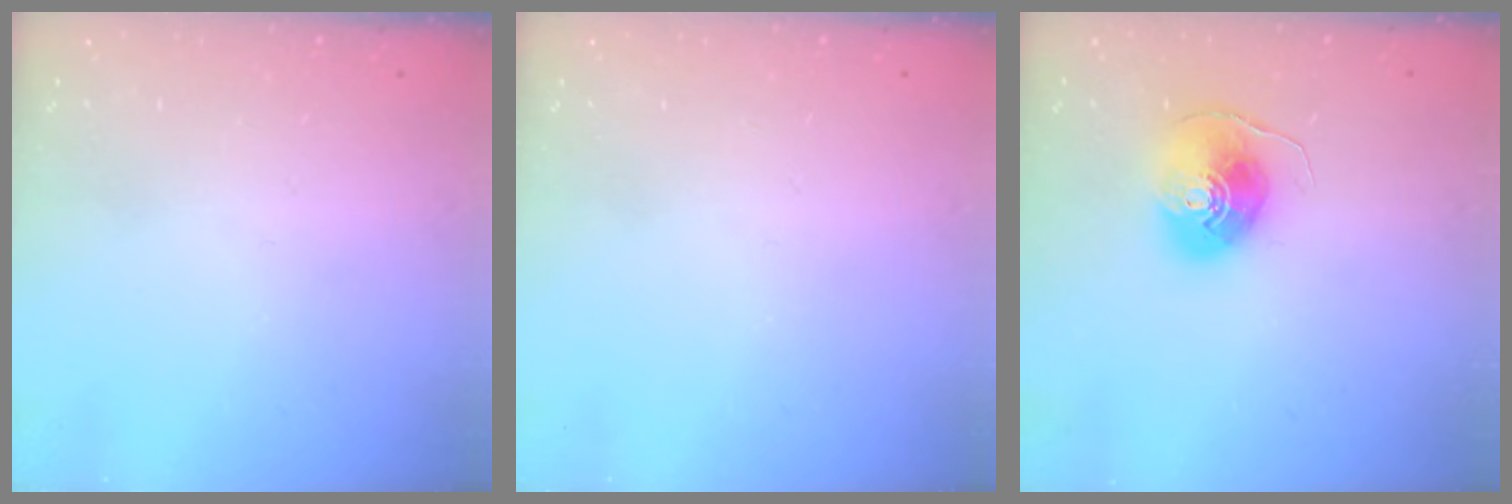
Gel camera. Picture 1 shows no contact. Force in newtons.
{"total": 0.0}
{"total": 8.5, "press": 8.4, "slide": 1.2}